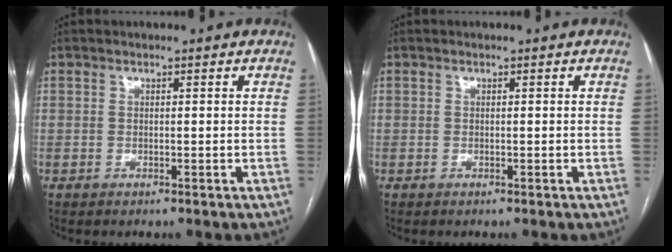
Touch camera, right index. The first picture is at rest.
{"total": 0.0}